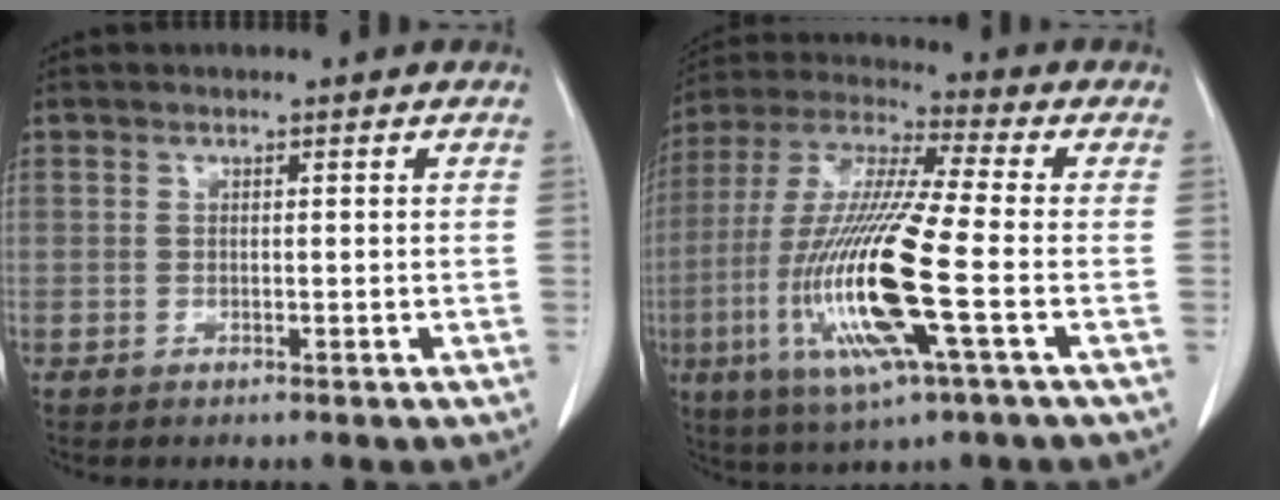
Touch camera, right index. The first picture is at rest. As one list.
[{"total": 18.1, "force": [-4.5, 0.9, 17.5], "torque": [-0.373, -0.018, -0.089]}]